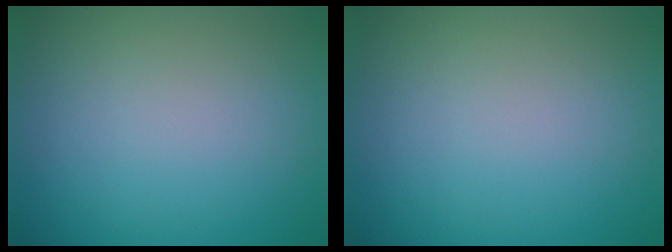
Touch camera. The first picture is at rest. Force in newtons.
{"total": 0.0}